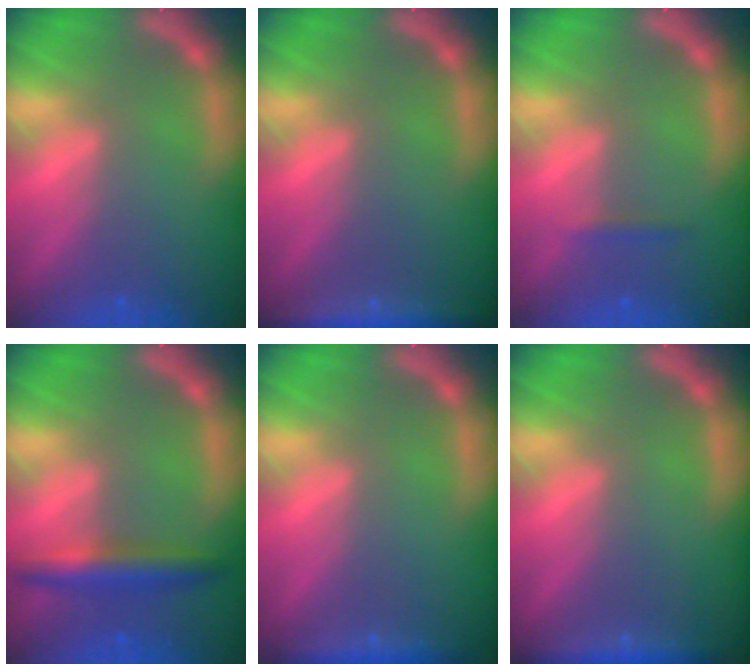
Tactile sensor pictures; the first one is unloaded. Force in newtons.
{"total": 4.5}
{"total": 0.9}
{"total": 4.0}
{"total": 2.4}
{"total": 3.0}